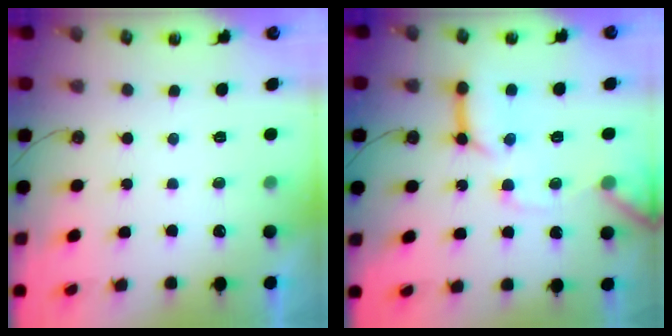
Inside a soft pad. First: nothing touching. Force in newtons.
{"total": 15.1, "press": 15.0, "slide": 1.9}